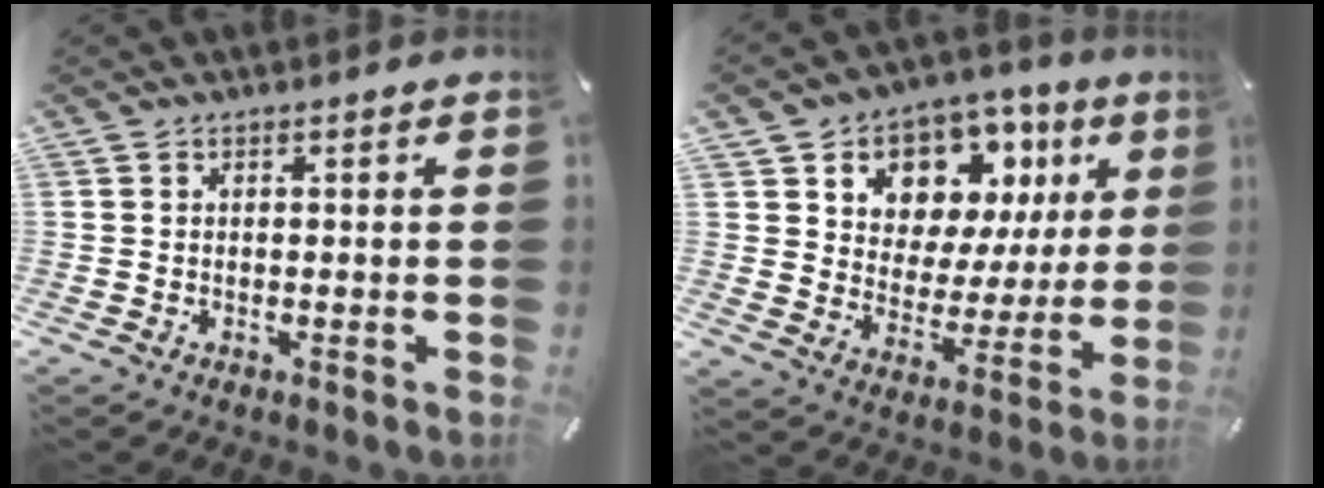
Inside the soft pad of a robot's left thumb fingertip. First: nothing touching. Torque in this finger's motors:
{"motor_torque": [0.72, 0.99, 1.56, -1.21, 0.11]}